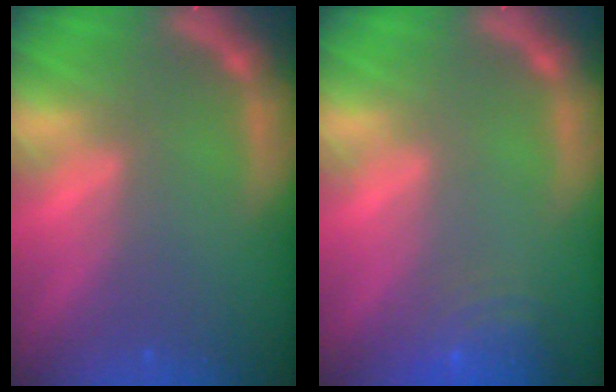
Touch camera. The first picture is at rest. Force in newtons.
{"total": 5.6}